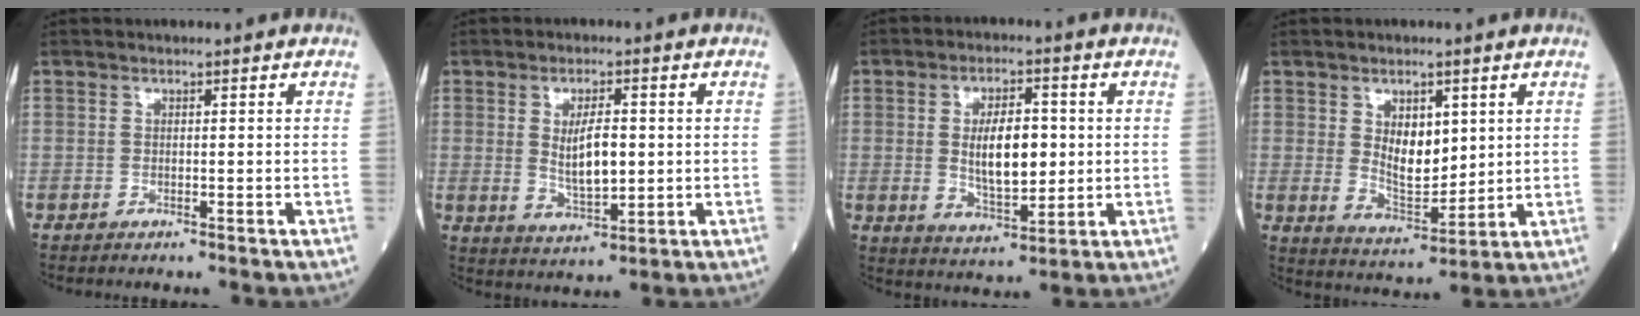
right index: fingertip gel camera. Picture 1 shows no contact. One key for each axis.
{"total": 6.8, "fx": 0.6, "fy": 2.4, "fz": 6.3, "tx": -0.117, "ty": -0.006, "tz": 0.017}
{"total": 9.0, "fx": 0.6, "fy": 3.6, "fz": 8.2, "tx": -0.149, "ty": 0.000, "tz": 0.017}
{"total": 7.3, "fx": 2.2, "fy": 3.7, "fz": 5.9, "tx": -0.103, "ty": -0.004, "tz": 0.051}